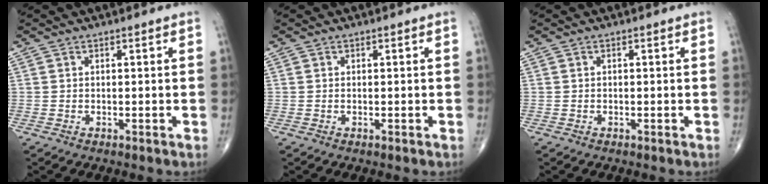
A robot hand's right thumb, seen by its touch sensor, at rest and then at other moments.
{"total": 0.0}
{"total": 0.0}